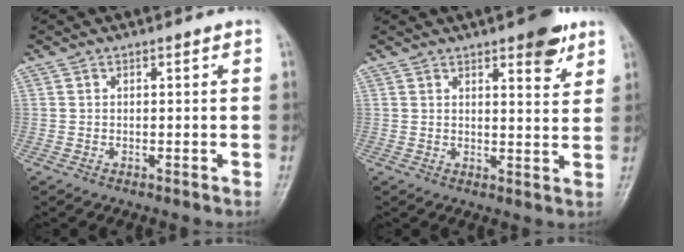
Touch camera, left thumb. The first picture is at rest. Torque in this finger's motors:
{"motor_torque": [3.86, 1.14, 0.32, -0.80, 0.15]}